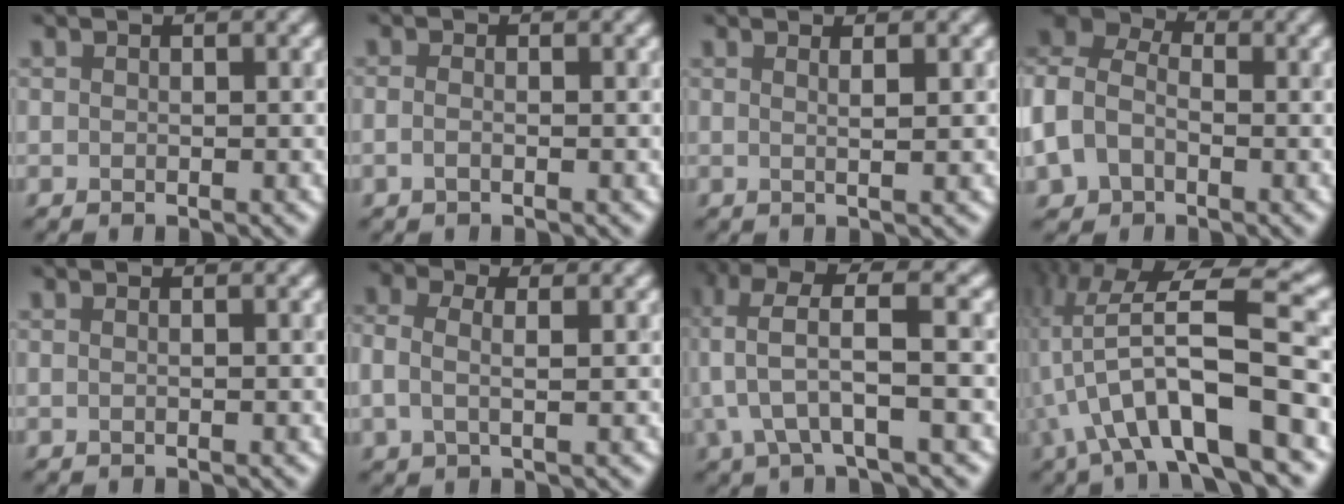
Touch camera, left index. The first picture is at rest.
{"total": 0.9, "force": [-0.4, 0.4, 0.7], "torque": [-0.015, 0.000, -0.008]}
{"total": 2.1, "force": [0.6, 0.7, 1.8], "torque": [-0.015, 0.004, -0.009]}
{"total": 6.7, "force": [-1.3, 4.9, 4.3], "torque": [-0.113, 0.010, -0.033]}
{"total": 1.1, "force": [0.3, 0.7, 0.9], "torque": [0.002, -0.004, -0.011]}
{"total": 3.2, "force": [0.4, 1.9, 2.5], "torque": [-0.064, 0.013, 0.004]}
{"total": 6.6, "force": [1.1, 1.8, 6.2], "torque": [-0.133, 0.012, 0.023]}
{"total": 11.8, "force": [-3.9, 3.5, 10.6], "torque": [-0.187, 0.014, -0.064]}